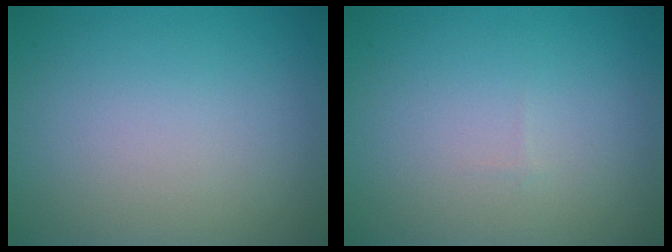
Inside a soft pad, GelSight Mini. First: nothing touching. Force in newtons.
{"total": 0.0}